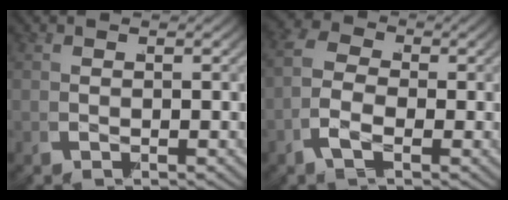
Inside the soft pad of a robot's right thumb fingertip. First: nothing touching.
{"total": 5.9, "force": [-0.5, 4.3, 4.0], "torque": [-0.069, -0.003, -0.021]}